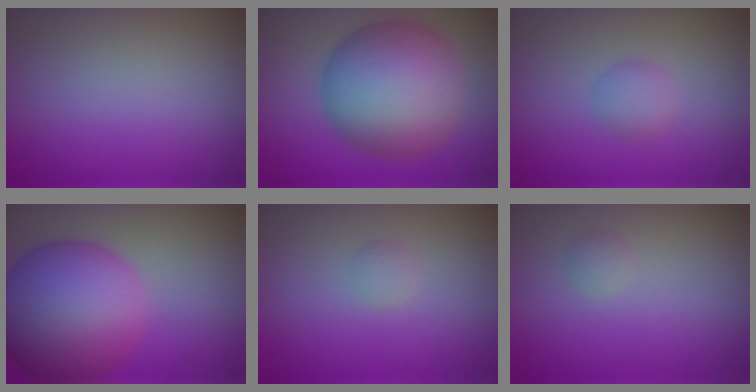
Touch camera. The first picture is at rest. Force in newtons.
{"total": 12.2, "press": 12.2, "slide": 0.3}
{"total": 1.5, "press": 1.5, "slide": 0.1}
{"total": 13.1, "press": 13.1, "slide": 0.3}
{"total": 0.9, "press": 0.8, "slide": 0.1}
{"total": 0.7, "press": 0.7, "slide": 0.0}